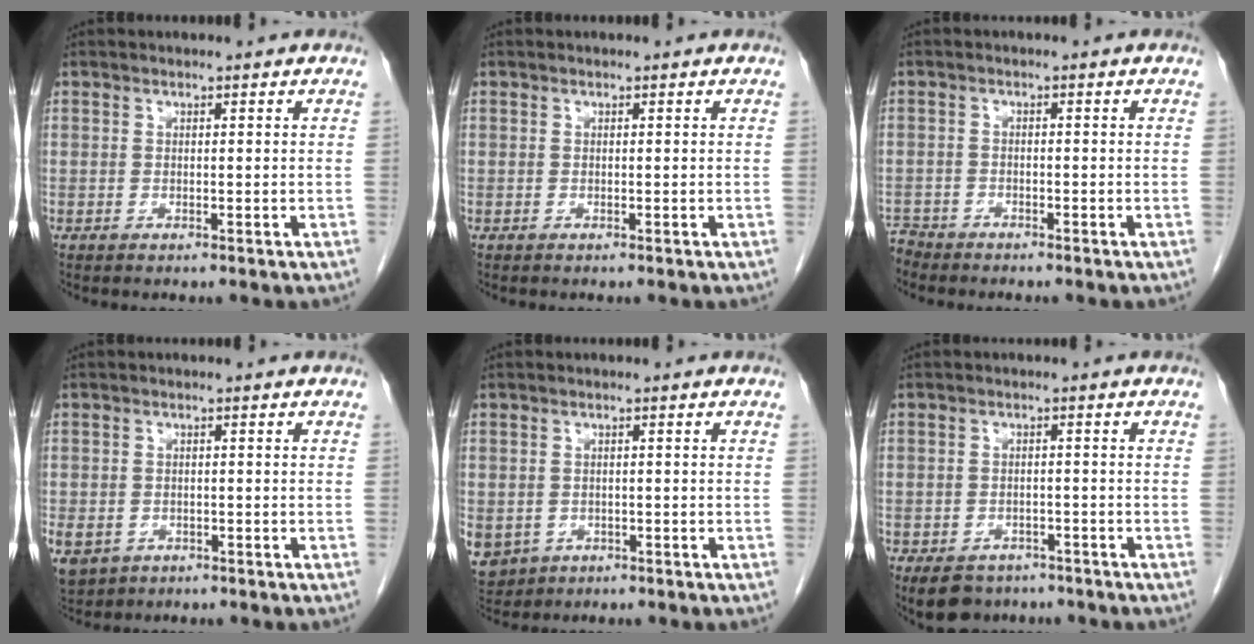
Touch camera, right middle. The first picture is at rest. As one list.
[{"total": 0.0}, {"total": 2.6, "force": [-2.5, 0.5, -0.2], "torque": [0.004, -0.007, -0.049]}, {"total": 11.0, "force": [-4.6, 8.9, 4.5], "torque": [-0.140, -0.009, -0.059]}, {"total": 10.1, "force": [-3.7, 8.5, 3.7], "torque": [-0.119, -0.005, -0.046]}, {"total": 6.3, "force": [-4.6, 4.0, 1.9], "torque": [-0.029, 0.002, -0.064]}]